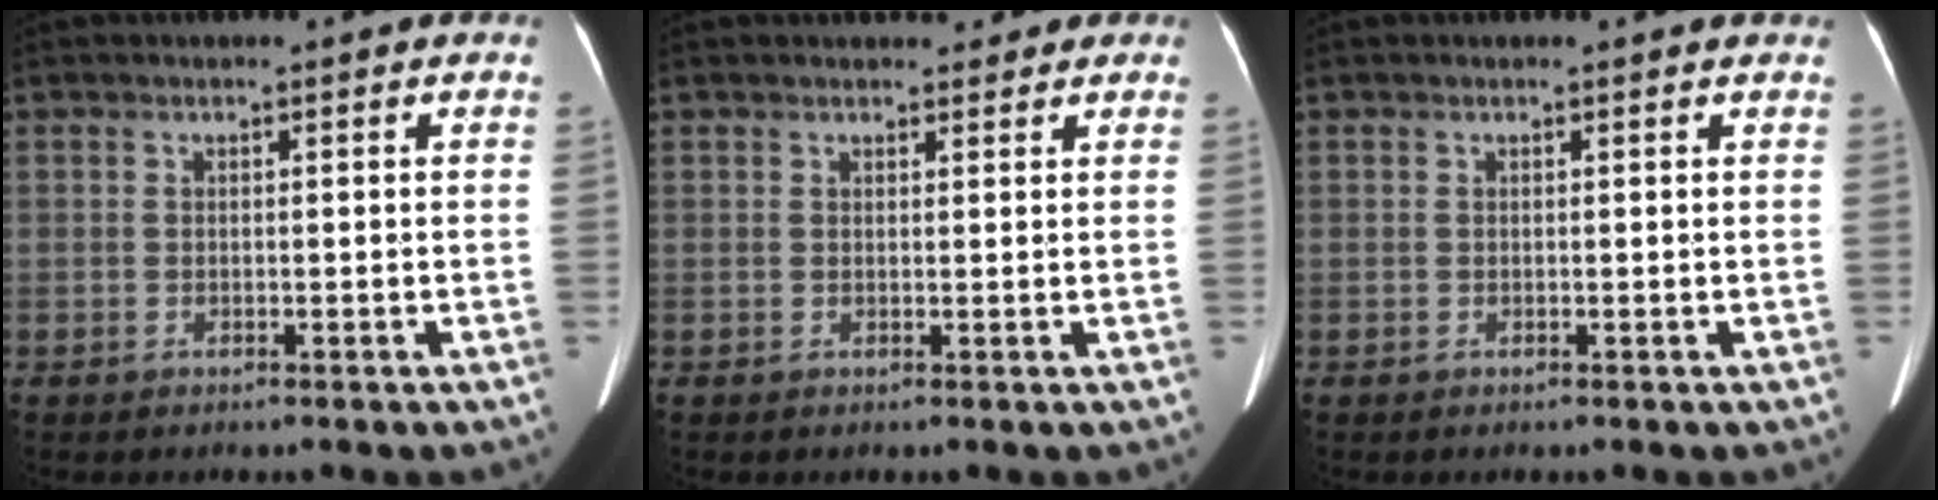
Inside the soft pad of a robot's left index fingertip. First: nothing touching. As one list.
[{"total": 5.3, "force": [4.6, 1.8, 1.9], "torque": [-0.011, 0.014, 0.055]}, {"total": 1.7, "force": [1.7, 0.3, 0.3], "torque": [-0.011, 0.004, 0.008]}]